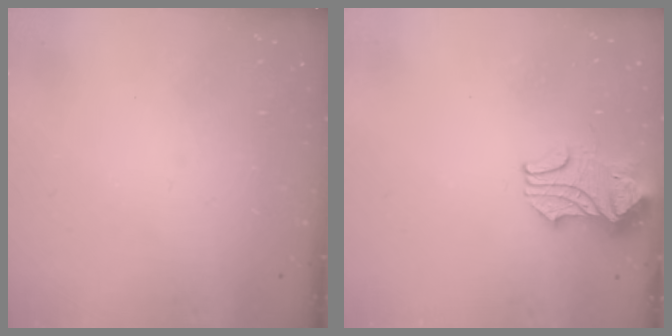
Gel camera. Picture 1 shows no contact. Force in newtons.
{"total": 2.1, "press": 1.9, "slide": 0.9}